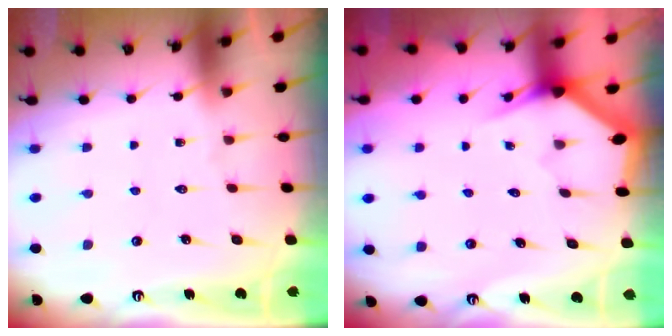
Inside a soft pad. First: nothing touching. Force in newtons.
{"total": 3.0, "press": 3.0, "slide": 0.1}